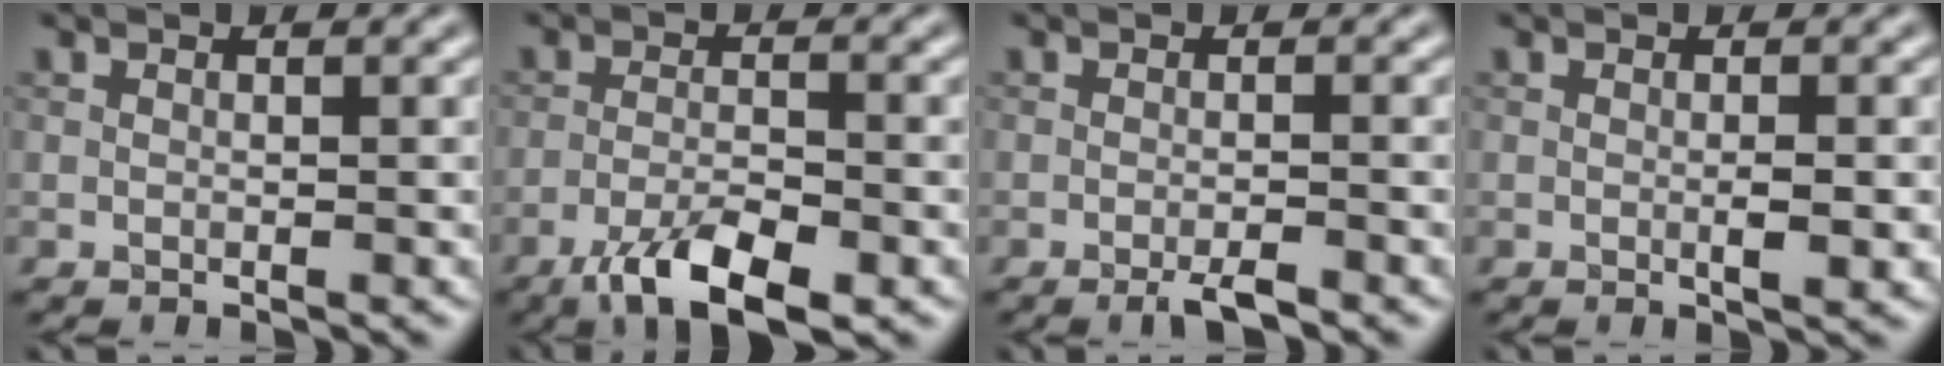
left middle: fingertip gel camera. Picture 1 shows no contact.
{"total": 5.5, "force": [-3.5, 1.6, 3.9], "torque": [-0.074, -0.005, -0.064]}
{"total": 1.9, "force": [-1.3, 0.2, 1.3], "torque": [-0.020, -0.002, -0.026]}
{"total": 1.5, "force": [-0.2, 0.2, 1.5], "torque": [-0.025, -0.004, -0.003]}